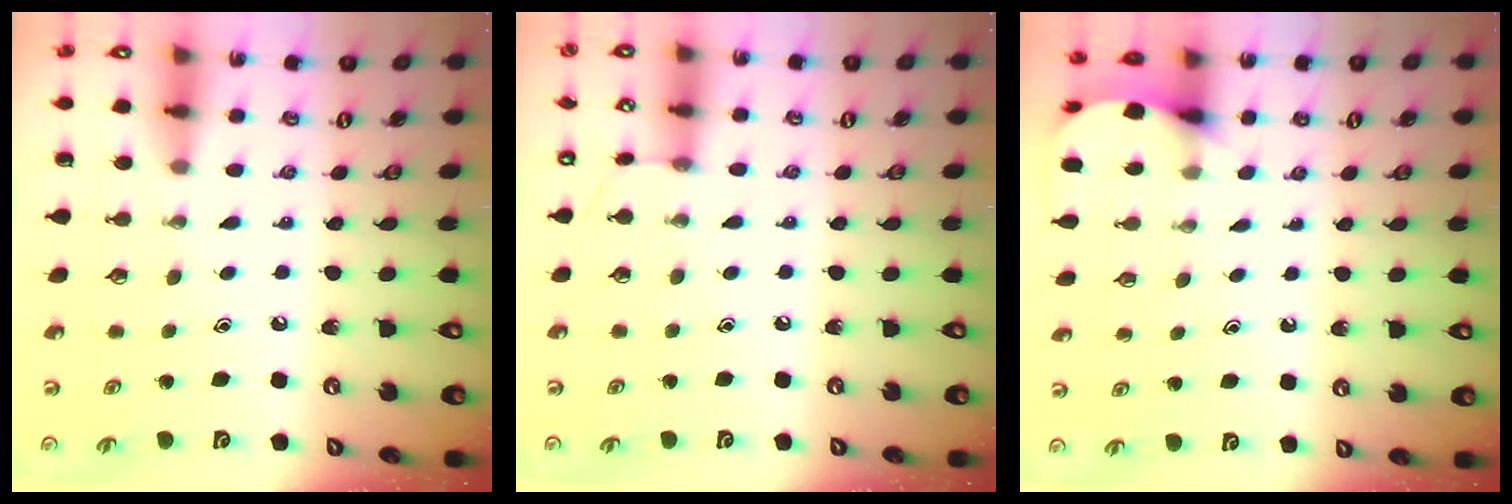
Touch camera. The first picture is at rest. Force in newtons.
{"total": 3.8, "press": 3.8, "slide": 0.4}
{"total": 4.1, "press": 4.0, "slide": 0.4}